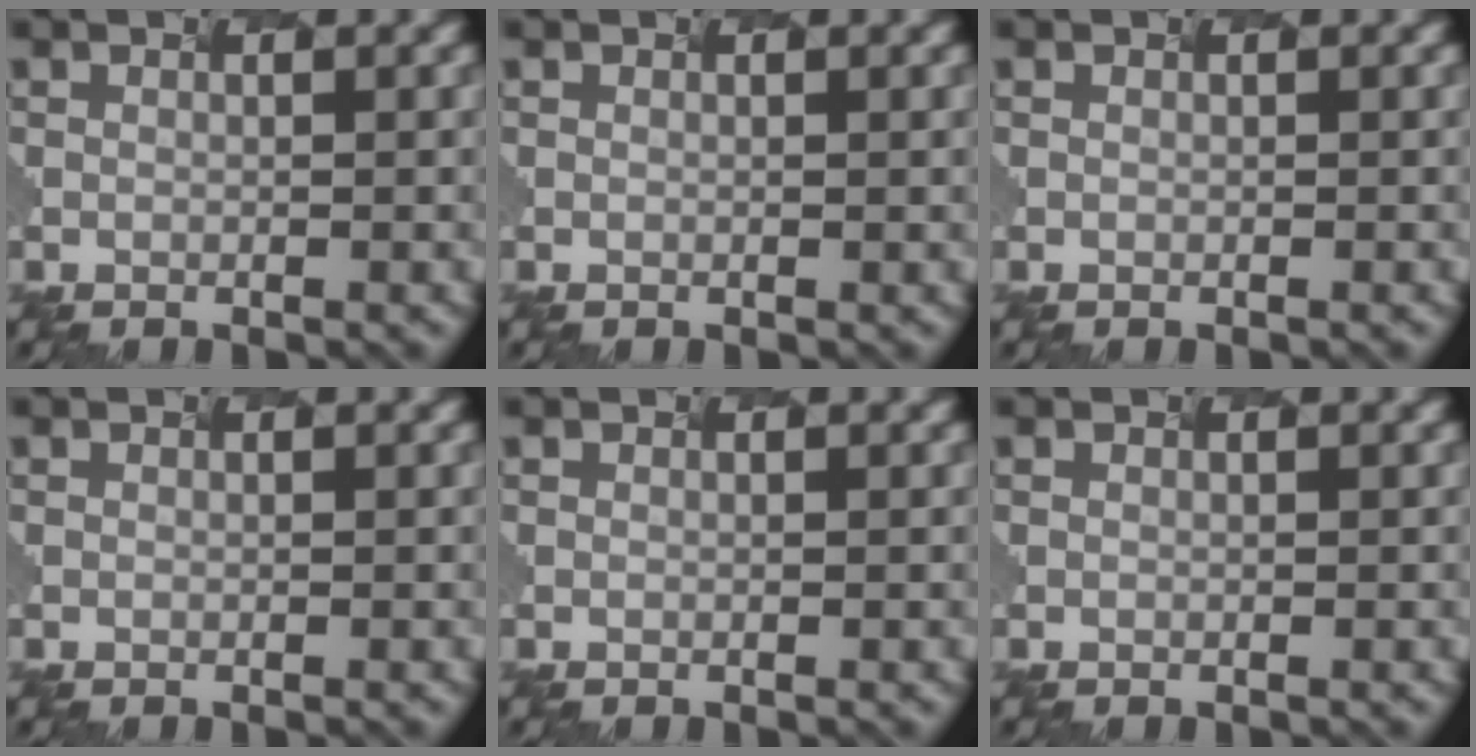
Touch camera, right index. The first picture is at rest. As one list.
[{"total": 0.0}, {"total": 0.0}, {"total": 0.0}, {"total": 0.0}, {"total": 0.0}]